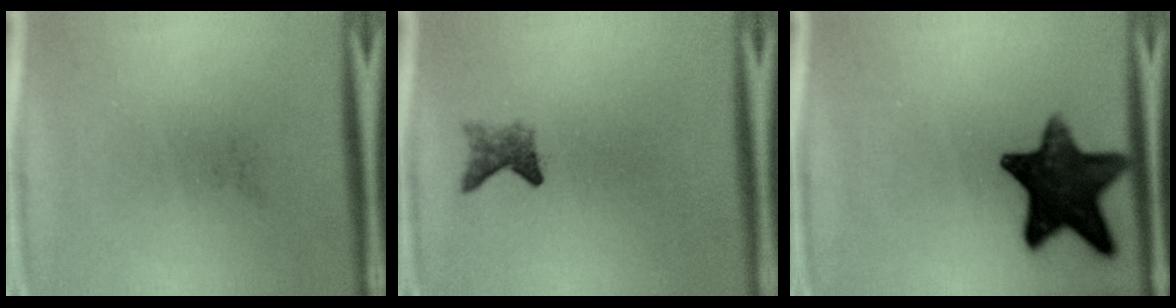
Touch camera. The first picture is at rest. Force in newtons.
{"total": 2.1}
{"total": 14.0}